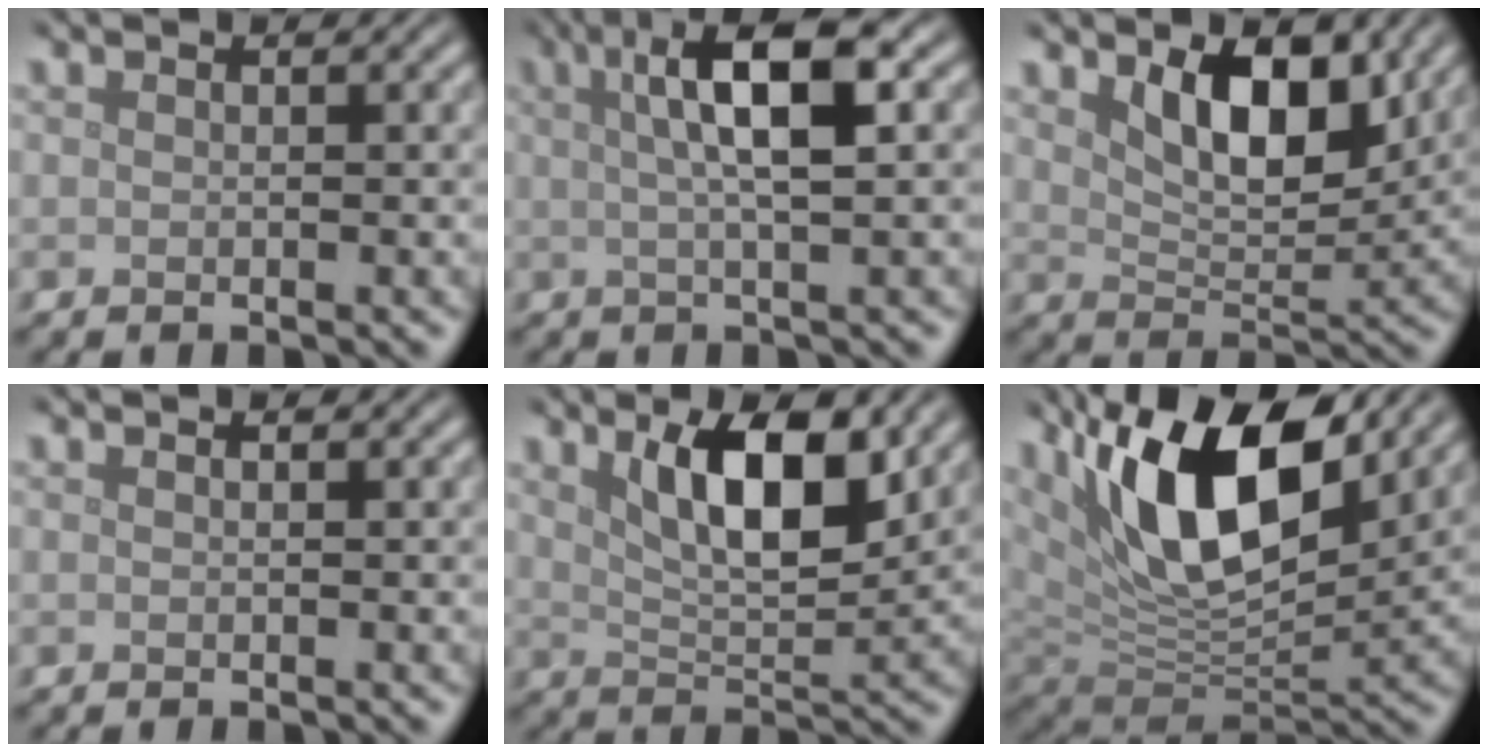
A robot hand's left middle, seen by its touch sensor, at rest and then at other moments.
{"total": 7.3, "force": [2.1, 1.9, 6.8], "torque": [-0.090, 0.020, 0.025]}
{"total": 5.9, "force": [2.9, 2.7, 4.4], "torque": [-0.077, -0.009, 0.044]}
{"total": 0.0}
{"total": 7.2, "force": [3.3, 2.6, 5.8], "torque": [-0.098, -0.003, 0.055]}
{"total": 12.7, "force": [5.9, 5.3, 9.9], "torque": [-0.163, 0.006, 0.103]}